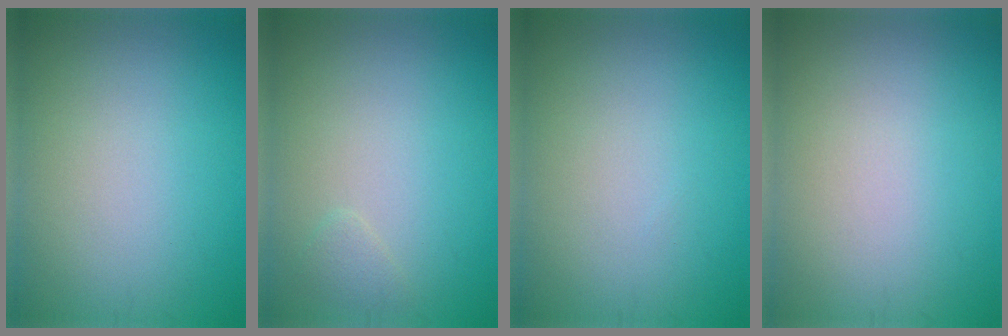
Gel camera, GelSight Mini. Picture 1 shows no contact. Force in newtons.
{"total": 0.8, "press": 0.8, "slide": 0.1}
{"total": 0.0}
{"total": 0.0}